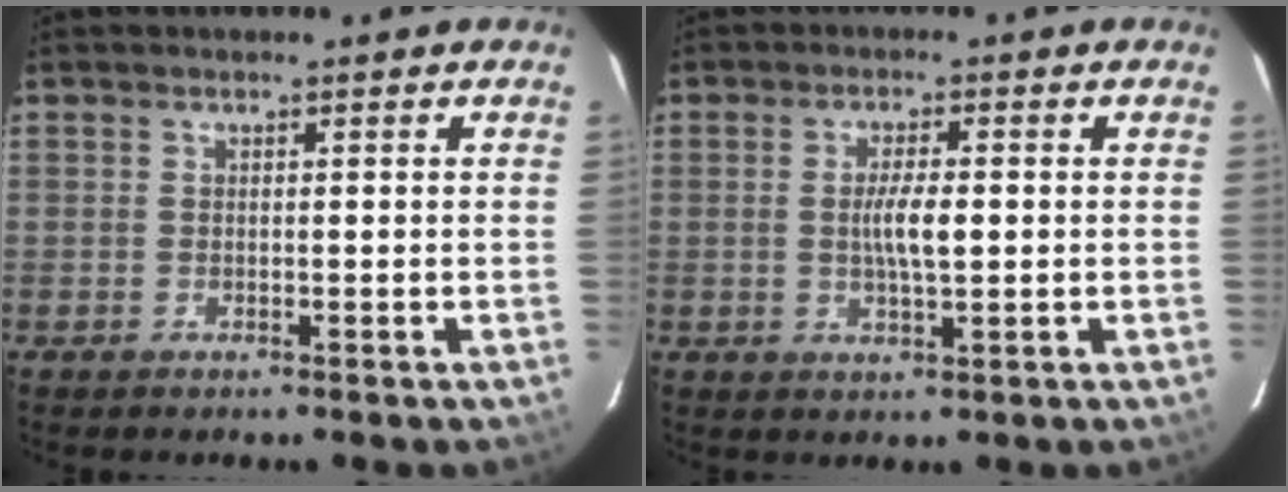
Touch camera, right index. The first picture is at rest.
{"total": 4.7, "force": [0.0, 1.0, 4.6], "torque": [-0.083, -0.002, 0.001]}